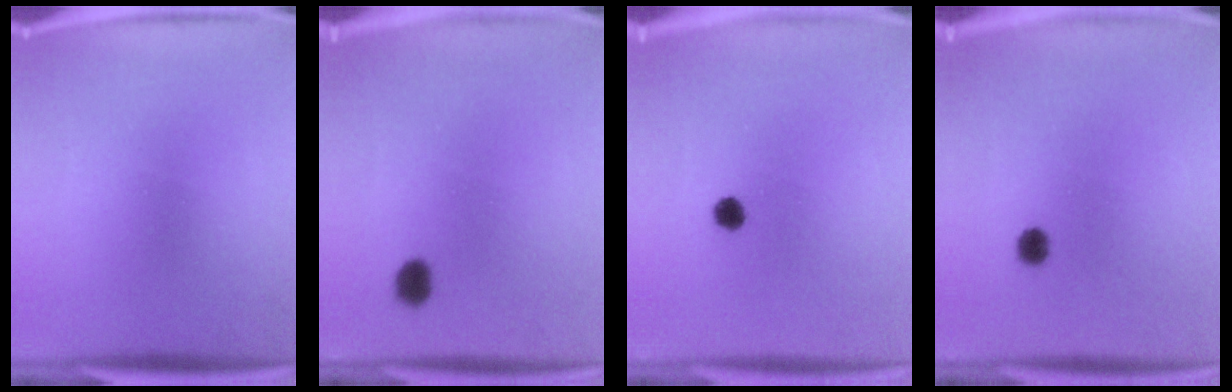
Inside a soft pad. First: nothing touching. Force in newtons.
{"total": 2.7}
{"total": 1.8}
{"total": 1.9}